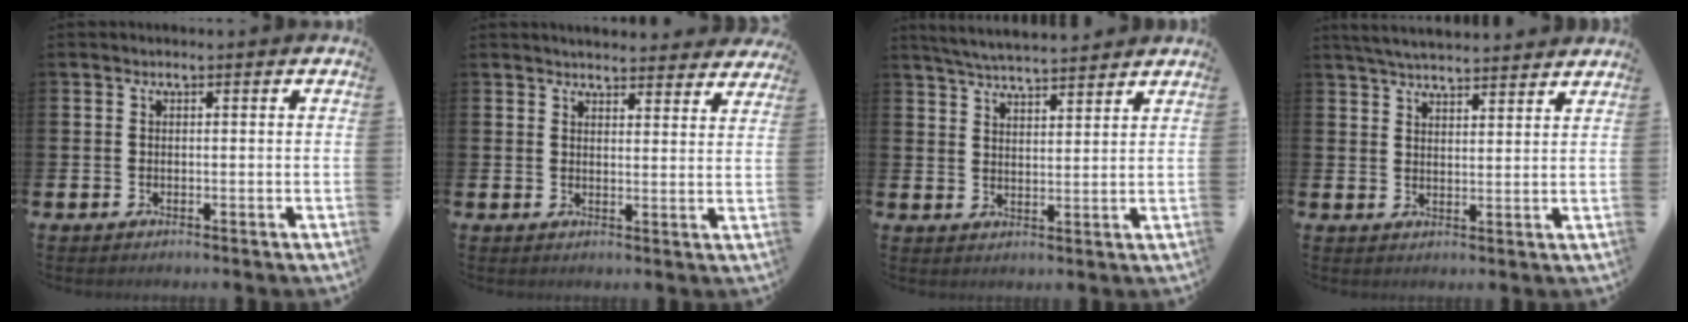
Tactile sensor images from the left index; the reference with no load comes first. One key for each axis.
{"total": 4.0, "fx": 3.9, "fy": 0.6, "fz": 0.1, "tx": 0.003, "ty": -0.026, "tz": 0.069}
{"total": 4.9, "fx": 4.9, "fy": 0.1, "fz": 0.7, "tx": -0.028, "ty": -0.024, "tz": 0.088}
{"total": 4.9, "fx": 4.8, "fy": 0.2, "fz": 0.8, "tx": -0.020, "ty": -0.026, "tz": 0.086}